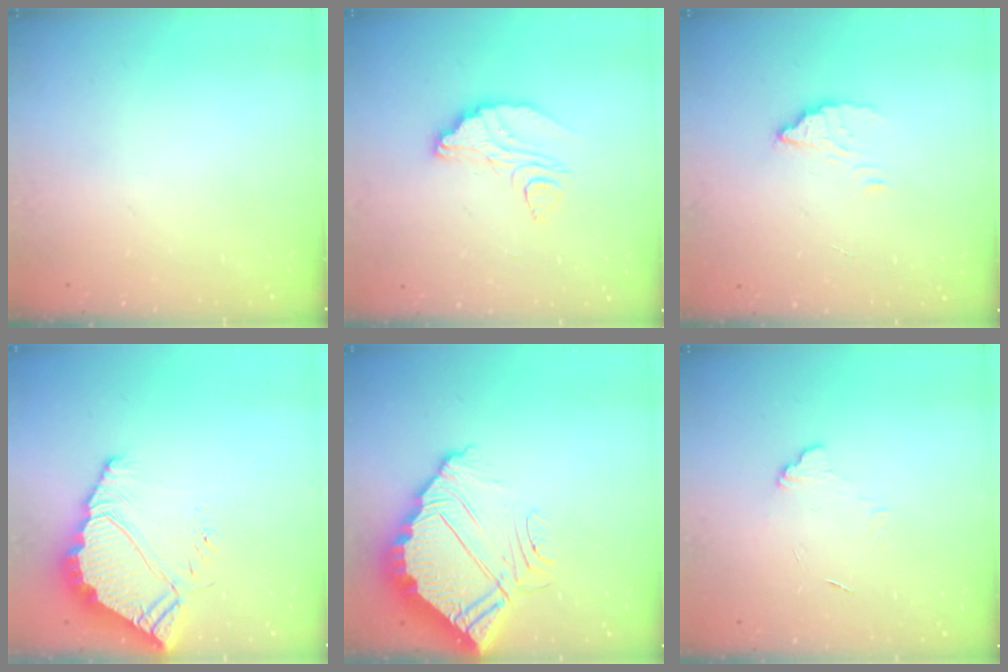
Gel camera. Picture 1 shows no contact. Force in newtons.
{"total": 11.5, "press": 11.4, "slide": 0.9}
{"total": 2.6, "press": 2.6, "slide": 0.2}
{"total": 7.2, "press": 7.2, "slide": 0.6}
{"total": 10.0, "press": 10.0, "slide": 0.6}
{"total": 5.7, "press": 5.7, "slide": 0.5}